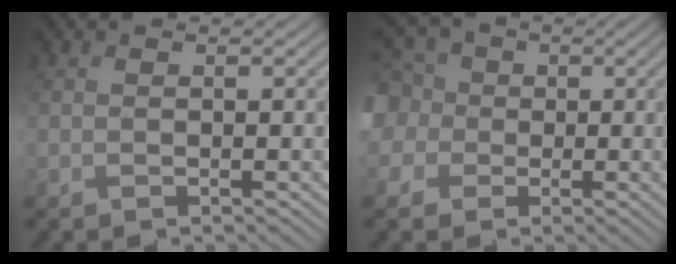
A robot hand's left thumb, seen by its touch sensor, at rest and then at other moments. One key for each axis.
{"total": 9.2, "fx": 0.8, "fy": 8.2, "fz": 4.1, "tx": -0.150, "ty": 0.012, "tz": -0.009}